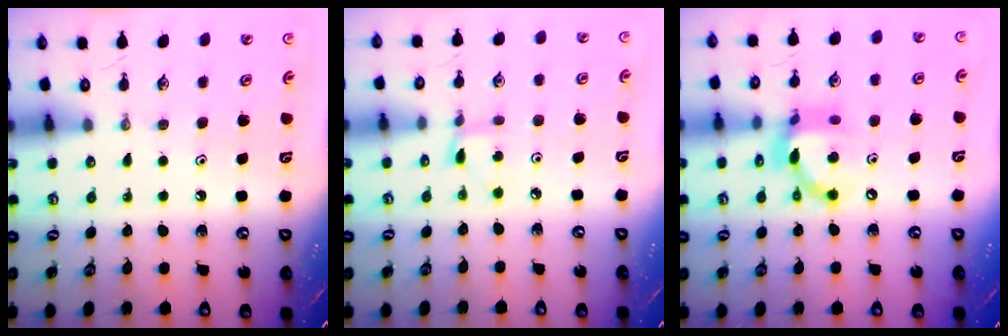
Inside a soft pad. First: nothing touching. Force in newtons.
{"total": 3.1, "press": 3.0, "slide": 0.4}
{"total": 12.8, "press": 12.8, "slide": 0.9}